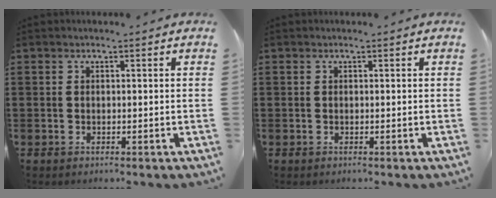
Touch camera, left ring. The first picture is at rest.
{"total": 0.0}